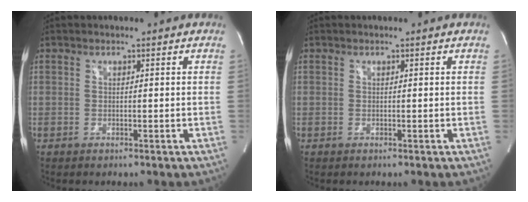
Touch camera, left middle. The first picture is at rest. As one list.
[{"total": 0.0}]